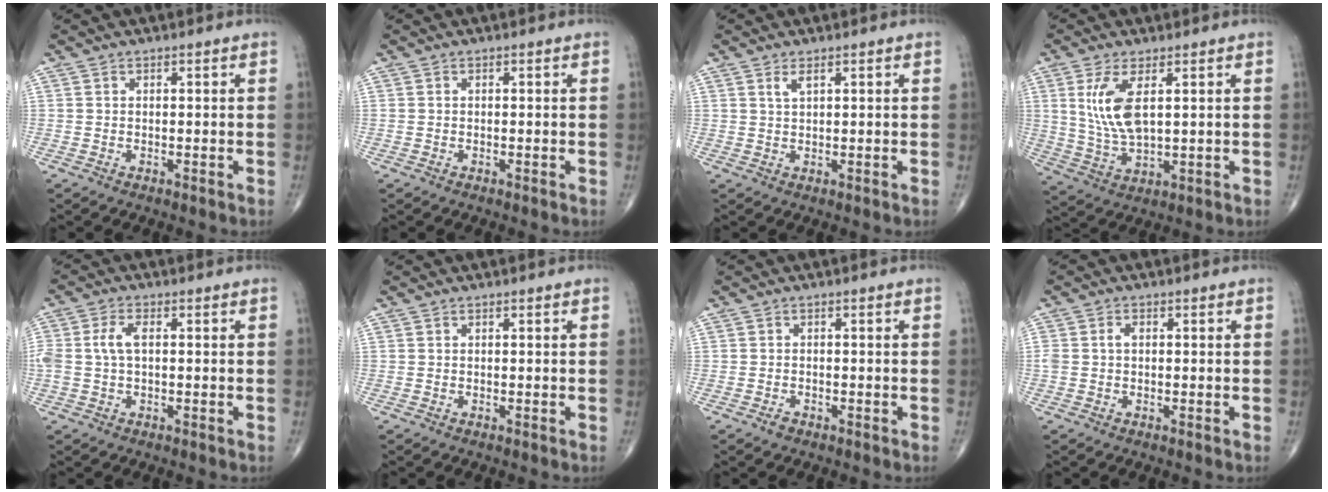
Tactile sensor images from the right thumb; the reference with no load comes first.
{"total": 0.0}
{"total": 1.6, "force": [0.9, 0.5, 1.2], "torque": [-0.025, 0.000, 0.021]}
{"total": 9.1, "force": [2.6, 3.6, 7.9], "torque": [-0.167, -0.014, 0.061]}
{"total": 4.5, "force": [0.4, 2.3, 3.8], "torque": [-0.101, 0.013, 0.007]}
{"total": 0.0}
{"total": 1.1, "force": [-0.8, 0.7, 0.5], "torque": [-0.008, 0.003, -0.014]}
{"total": 1.9, "force": [0.2, 1.3, 1.4], "torque": [-0.036, 0.010, 0.005]}